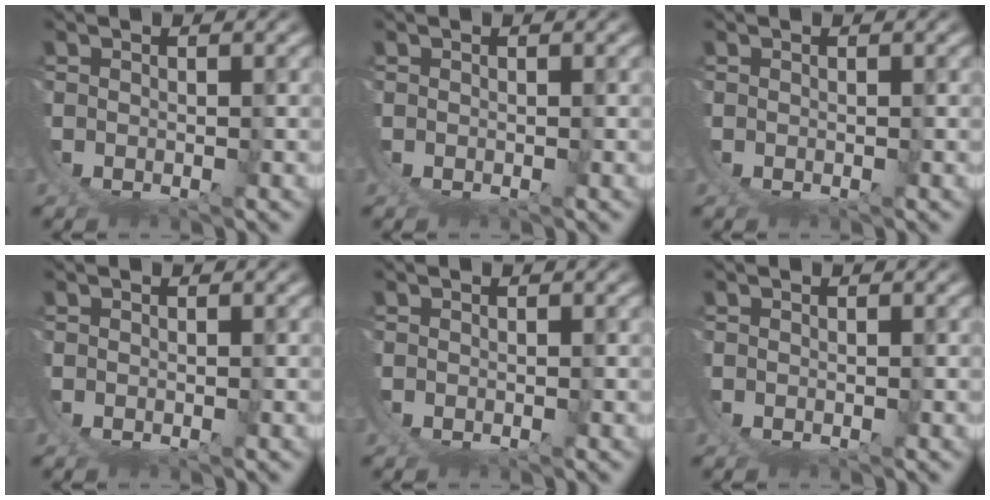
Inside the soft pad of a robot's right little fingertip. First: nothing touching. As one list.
[{"total": 0.0}, {"total": 0.0}, {"total": 0.0}, {"total": 0.0}, {"total": 0.0}]